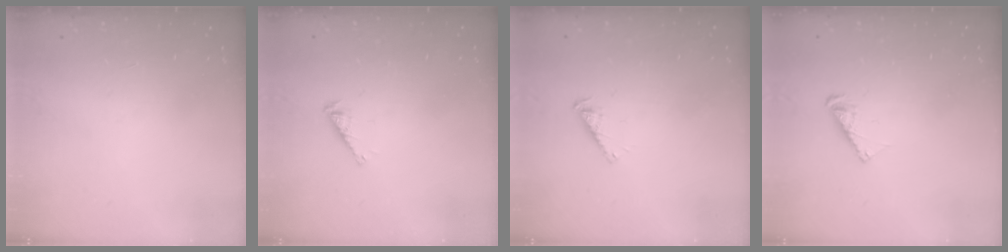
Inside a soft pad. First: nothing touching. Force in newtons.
{"total": 2.9, "press": 2.8, "slide": 0.5}
{"total": 2.9, "press": 2.9, "slide": 0.1}
{"total": 4.5, "press": 4.4, "slide": 0.2}